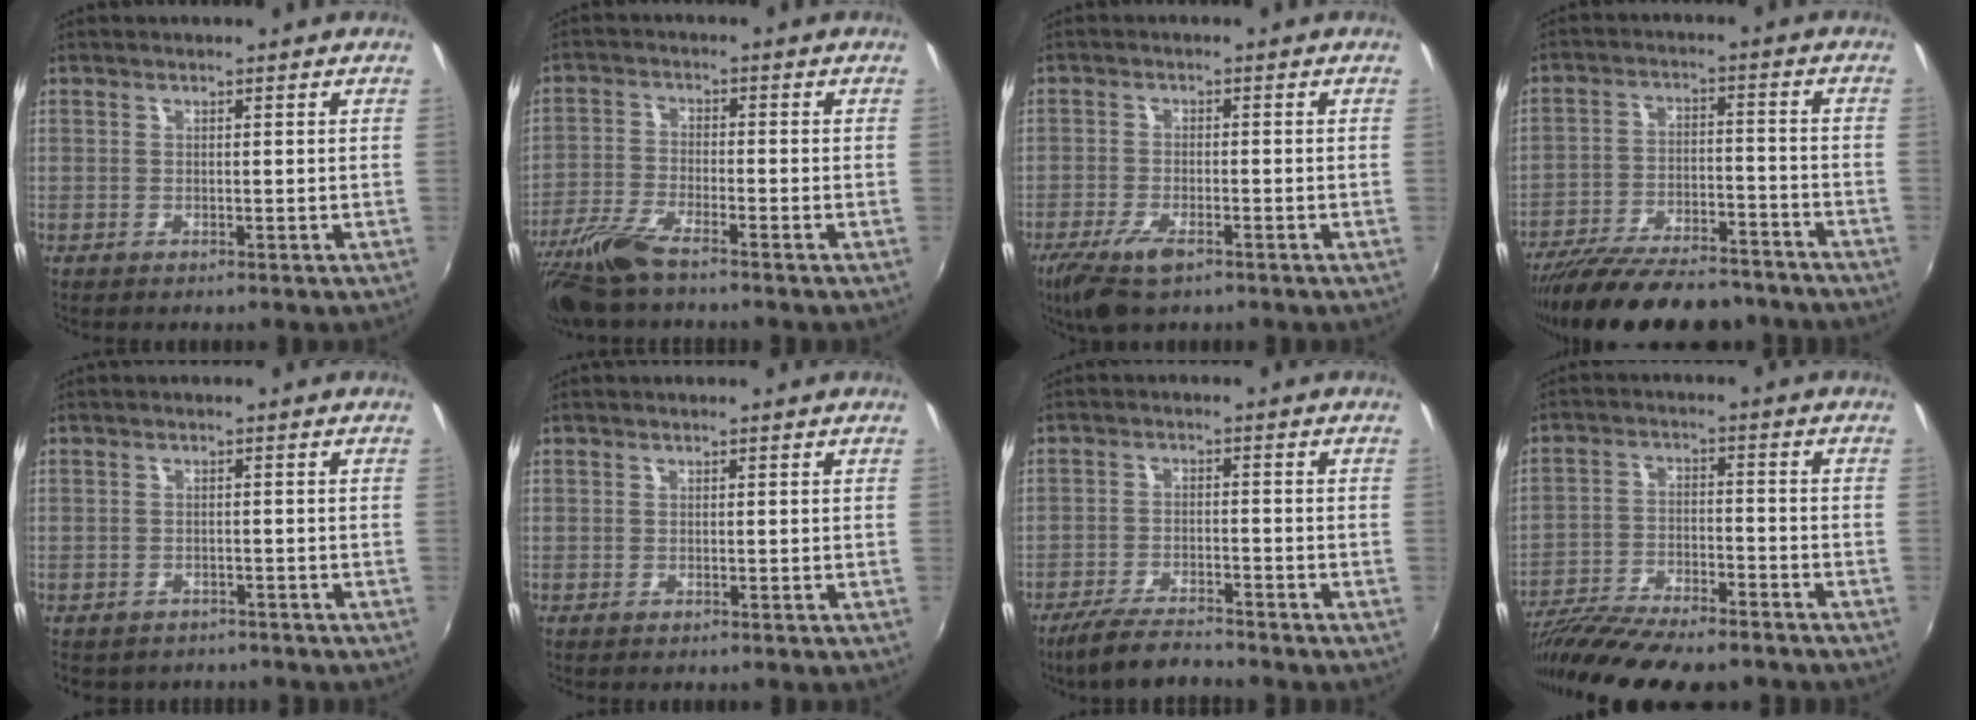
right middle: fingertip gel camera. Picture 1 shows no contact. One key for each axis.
{"total": 9.5, "fx": -7.5, "fy": 1.7, "fz": 5.6, "tx": -0.135, "ty": -0.022, "tz": -0.151}
{"total": 7.6, "fx": -4.9, "fy": 2.7, "fz": 5.2, "tx": -0.127, "ty": -0.024, "tz": -0.093}
{"total": 21.5, "fx": -18.3, "fy": 6.0, "fz": 9.7, "tx": -0.187, "ty": -0.028, "tz": -0.267}
{"total": 4.6, "fx": -3.7, "fy": 2.4, "fz": 1.1, "tx": -0.033, "ty": -0.019, "tz": -0.051}
{"total": 0.0}
{"total": 8.0, "fx": -7.1, "fy": 1.1, "fz": 3.5, "tx": -0.090, "ty": -0.017, "tz": -0.129}
{"total": 20.0, "fx": -16.9, "fy": 4.2, "fz": 9.8, "tx": -0.192, "ty": -0.042, "tz": -0.276}